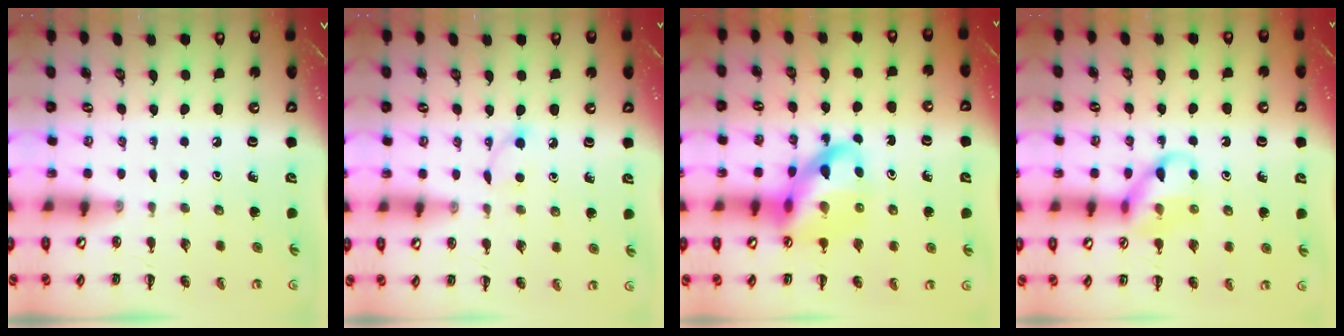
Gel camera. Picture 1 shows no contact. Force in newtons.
{"total": 2.8, "press": 2.7, "slide": 0.9}
{"total": 14.6, "press": 14.1, "slide": 3.8}
{"total": 12.2, "press": 12.0, "slide": 1.6}